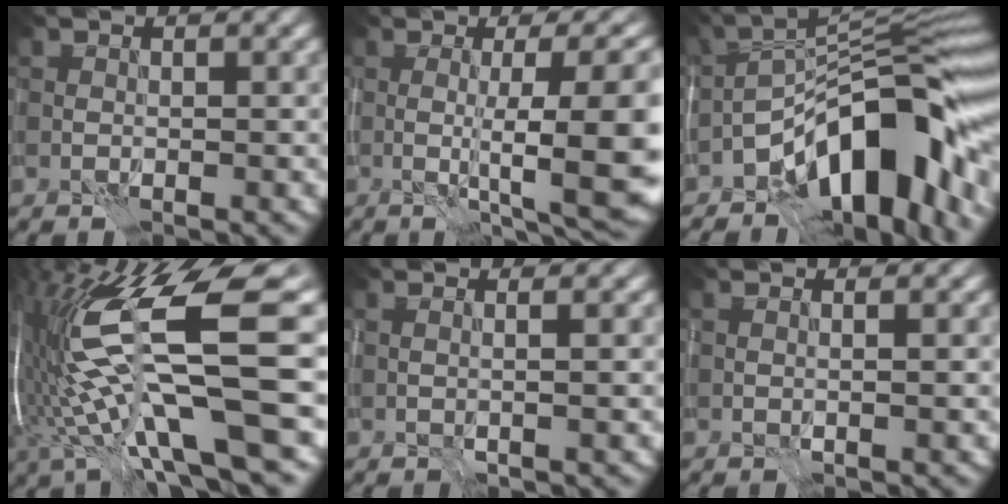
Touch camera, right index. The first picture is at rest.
{"total": 12.0, "force": [-1.4, 2.5, 11.7], "torque": [-0.146, 0.005, -0.009]}
{"total": 14.2, "force": [-6.9, 5.4, 11.1], "torque": [-0.140, 0.027, -0.130]}
{"total": 17.1, "force": [-0.5, 4.3, 16.5], "torque": [-0.322, -0.002, 0.001]}
{"total": 2.4, "force": [0.6, 0.9, 2.2], "torque": [-0.020, 0.010, -0.017]}
{"total": 1.5, "force": [0.6, 0.6, 1.3], "torque": [-0.013, 0.004, -0.011]}